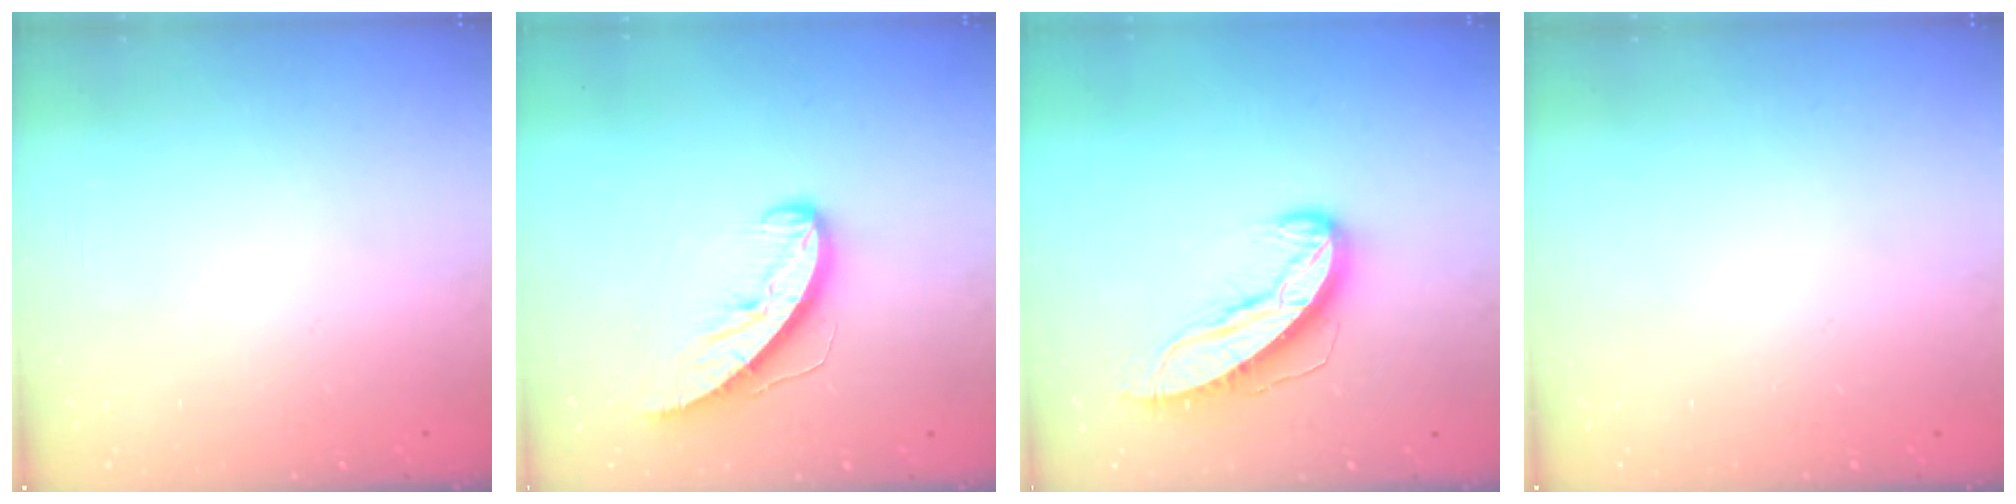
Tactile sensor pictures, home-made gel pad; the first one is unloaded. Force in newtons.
{"total": 8.5, "press": 8.5, "slide": 0.6}
{"total": 9.8, "press": 9.8, "slide": 0.5}
{"total": 0.0}